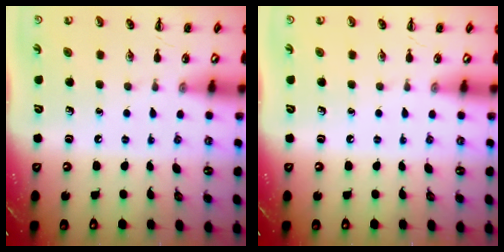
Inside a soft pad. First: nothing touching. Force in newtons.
{"total": 0.0}